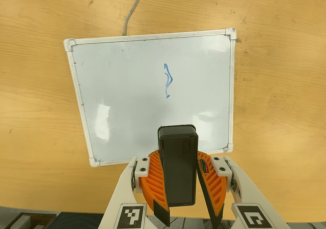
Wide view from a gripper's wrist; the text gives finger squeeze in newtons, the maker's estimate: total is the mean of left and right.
{"total": 9.7, "left": 10.0, "right": 9.5}